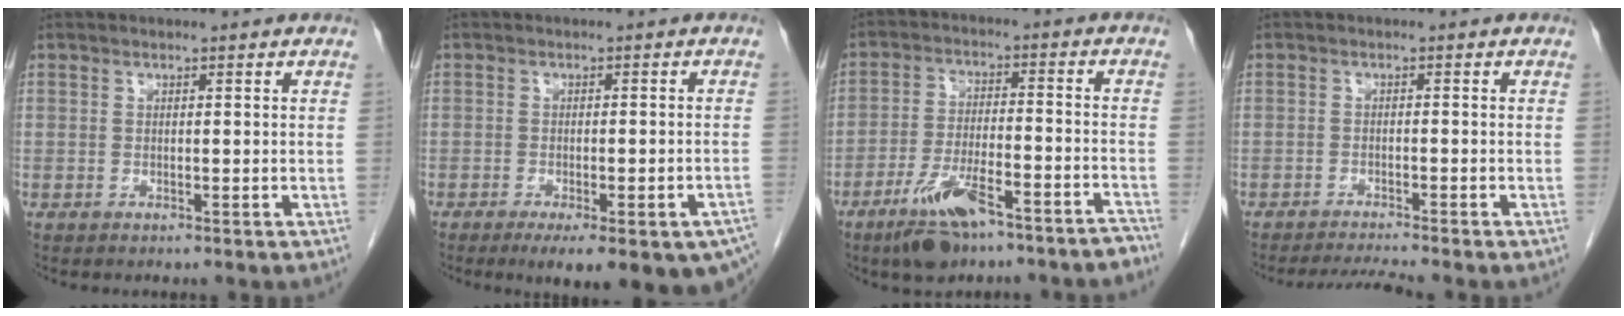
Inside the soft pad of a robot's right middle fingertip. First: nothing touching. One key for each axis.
{"total": 15.7, "fx": -10.8, "fy": 3.5, "fz": 10.9, "tx": -0.096, "ty": -0.009, "tz": -0.128}
{"total": 11.4, "fx": -8.5, "fy": 2.4, "fz": 7.2, "tx": -0.122, "ty": -0.001, "tz": -0.141}
{"total": 3.5, "fx": -3.2, "fy": -1.4, "fz": 0.7, "tx": -0.019, "ty": -0.019, "tz": -0.055}